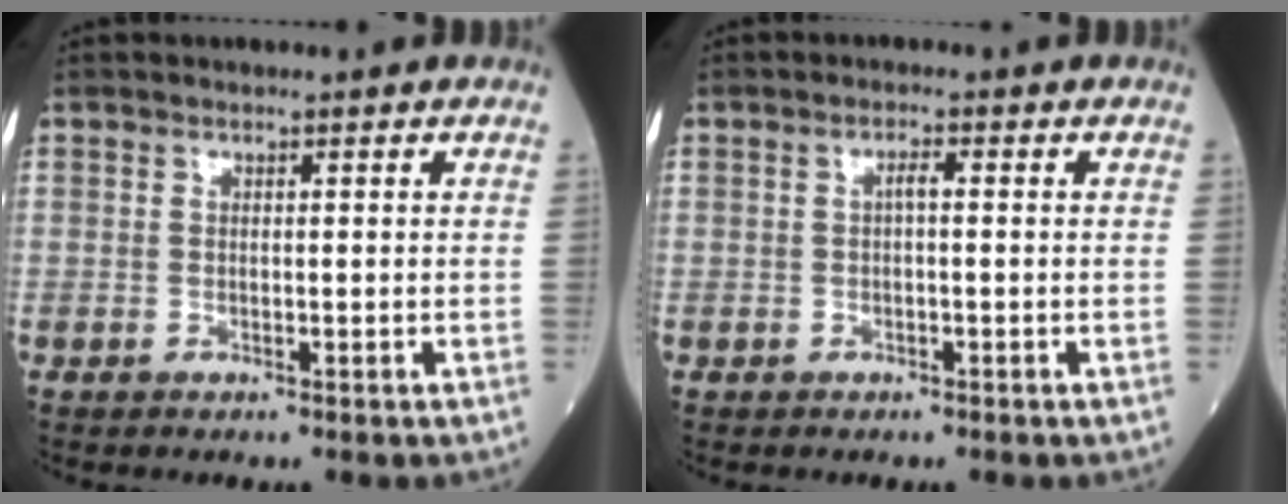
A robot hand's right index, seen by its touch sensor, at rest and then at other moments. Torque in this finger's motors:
{"motor_torque": [0.56, 0.15, 0.13, 0.02]}